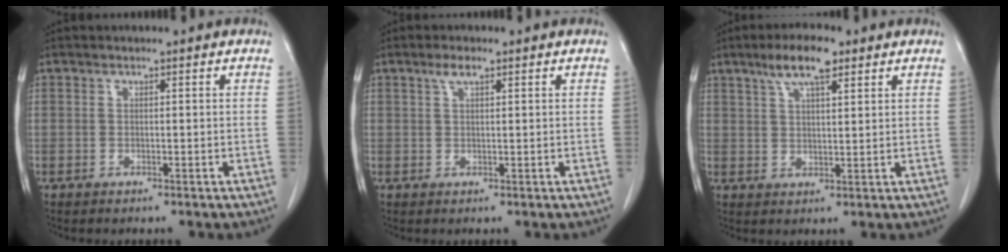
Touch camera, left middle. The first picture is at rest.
{"total": 2.0, "force": [1.2, 0.5, 1.5], "torque": [-0.033, 0.007, 0.024]}
{"total": 6.7, "force": [4.3, 1.6, 4.9], "torque": [-0.094, 0.011, 0.076]}